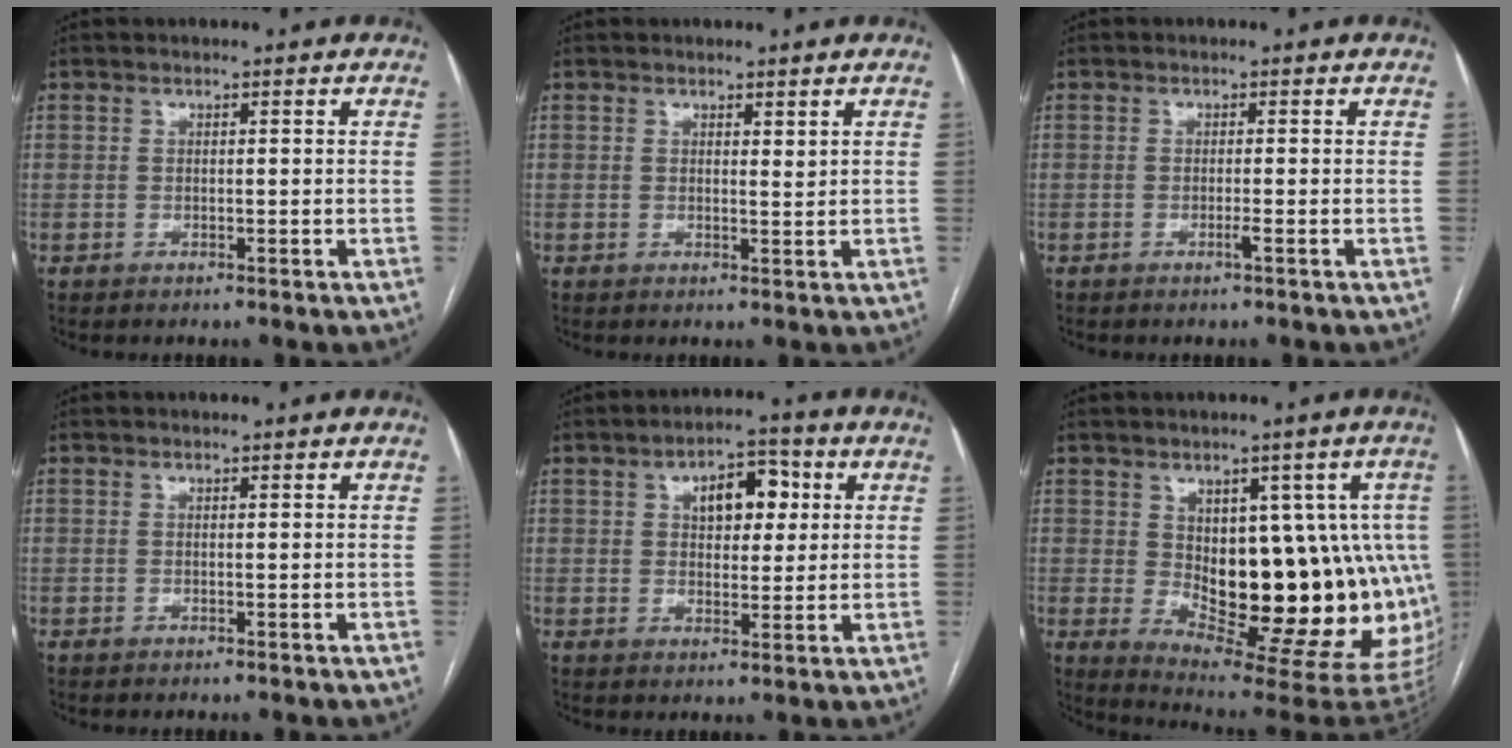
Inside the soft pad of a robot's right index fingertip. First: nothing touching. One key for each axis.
{"total": 1.1, "fx": 0.8, "fy": 0.3, "fz": 0.8, "tx": -0.010, "ty": -0.008, "tz": 0.013}
{"total": 0.7, "fx": -0.4, "fy": -0.2, "fz": 0.6, "tx": -0.009, "ty": 0.000, "tz": -0.007}
{"total": 0.0}
{"total": 7.6, "fx": 2.3, "fy": 4.0, "fz": 6.0, "tx": -0.083, "ty": 0.022, "tz": 0.037}
{"total": 19.2, "fx": -0.1, "fy": 8.5, "fz": 17.2, "tx": -0.162, "ty": 0.010, "tz": 0.024}